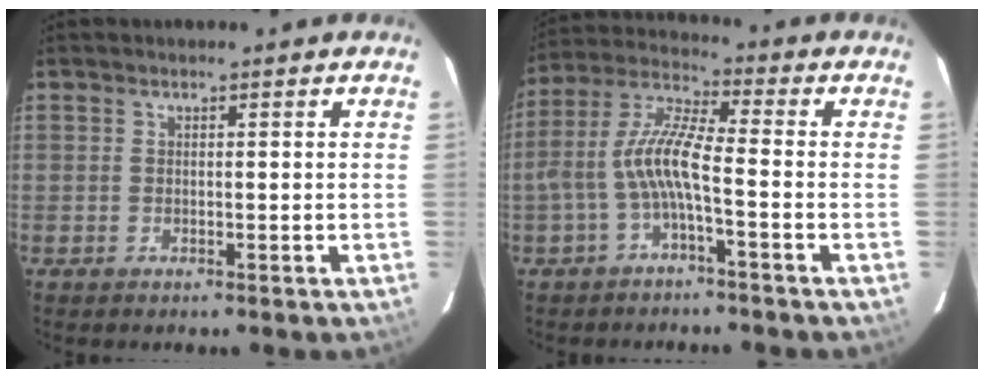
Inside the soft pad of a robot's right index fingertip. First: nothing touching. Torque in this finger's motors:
{"motor_torque": [1.09, -0.81, 0.75, 0.21]}